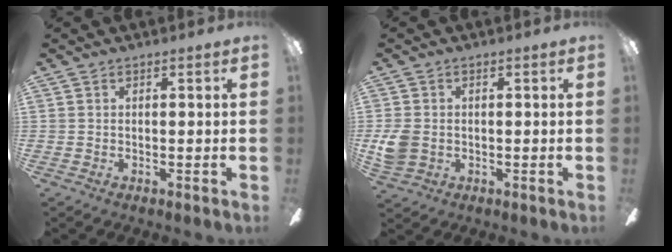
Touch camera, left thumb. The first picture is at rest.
{"total": 5.6, "force": [-0.5, 4.5, 3.2], "torque": [-0.067, 0.003, -0.009]}